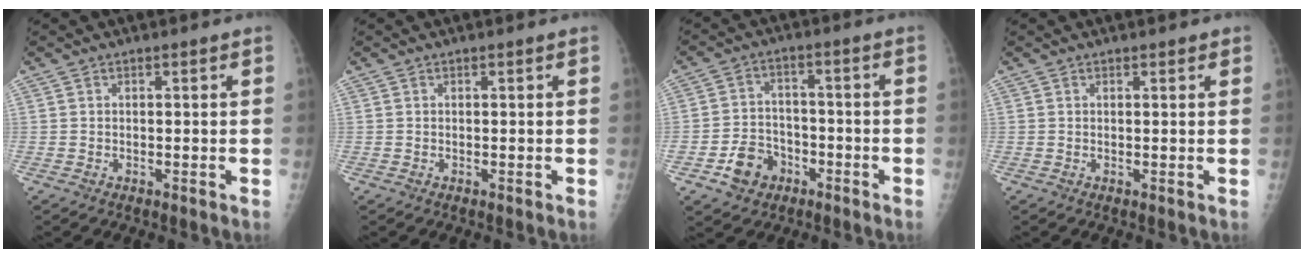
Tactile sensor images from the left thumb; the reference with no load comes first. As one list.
[{"total": 0.0}, {"total": 7.8, "force": [-3.9, 6.0, 3.0], "torque": [-0.031, 0.027, -0.064]}, {"total": 0.9, "force": [0.7, 0.3, 0.5], "torque": [-0.007, -0.002, 0.007]}]